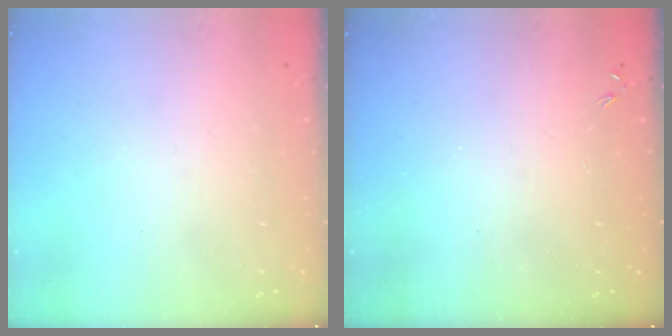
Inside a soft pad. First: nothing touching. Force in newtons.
{"total": 0.0}